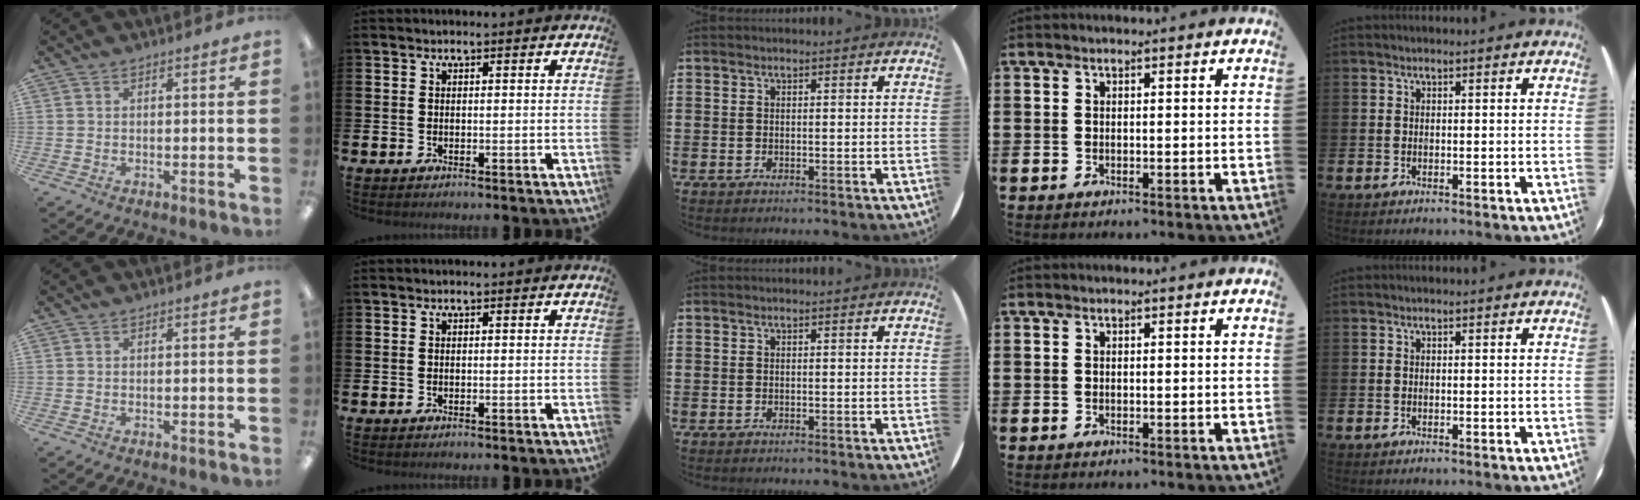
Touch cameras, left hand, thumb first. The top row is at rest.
{}